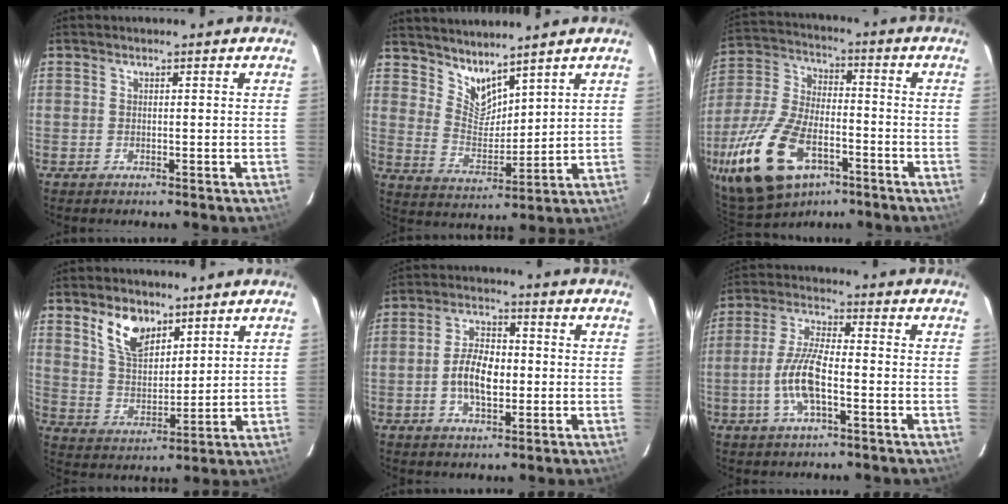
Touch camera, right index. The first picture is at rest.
{"total": 7.3, "force": [6.5, 2.2, 2.5], "torque": [-0.042, -0.008, 0.131]}
{"total": 21.9, "force": [-10.7, 11.9, 15.0], "torque": [-0.339, -0.020, -0.186]}
{"total": 9.4, "force": [6.0, 5.0, 5.3], "torque": [-0.095, 0.009, 0.119]}
{"total": 7.7, "force": [-1.2, 4.1, 6.4], "torque": [-0.125, 0.008, -0.018]}
{"total": 8.9, "force": [-2.9, 2.3, 8.2], "torque": [-0.172, 0.001, -0.058]}